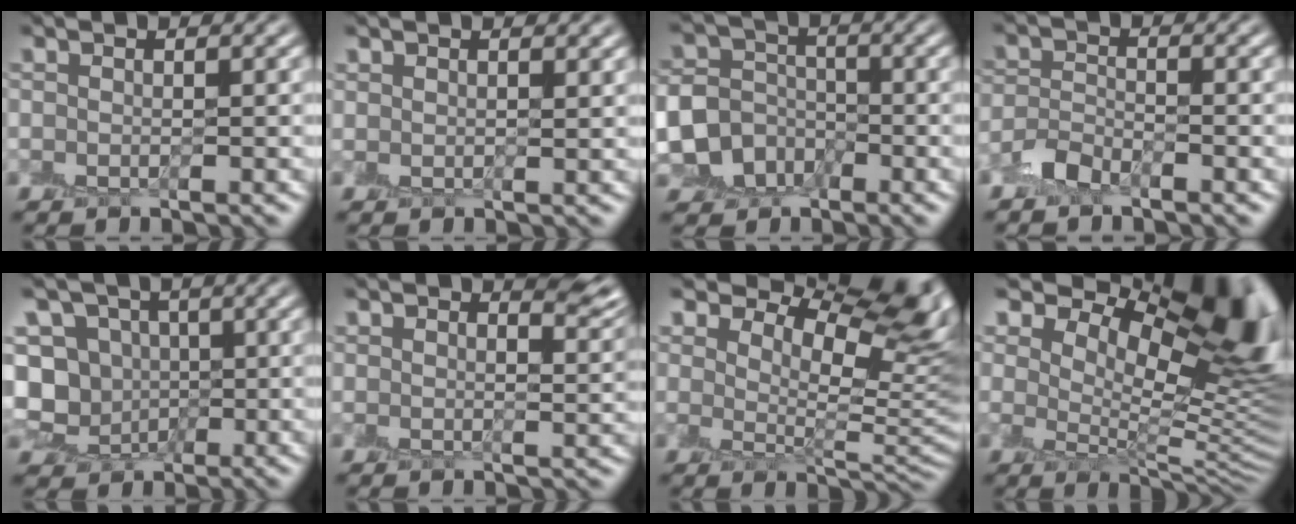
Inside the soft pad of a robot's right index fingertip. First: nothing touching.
{"total": 1.1, "force": [1.0, 0.2, 0.3], "torque": [-0.001, -0.002, 0.014]}
{"total": 7.4, "force": [-2.8, 6.4, 2.3], "torque": [-0.035, 0.000, -0.076]}
{"total": 2.2, "force": [-1.9, 0.9, 0.5], "torque": [-0.010, 0.009, -0.040]}
{"total": 7.9, "force": [-0.1, 7.2, 3.3], "torque": [-0.055, 0.015, -0.032]}
{"total": 5.4, "force": [4.0, 1.9, 3.2], "torque": [-0.011, 0.025, 0.037]}
{"total": 12.3, "force": [9.0, 3.7, 7.4], "torque": [-0.104, 0.019, 0.135]}
{"total": 12.9, "force": [7.8, 5.0, 9.0], "torque": [-0.113, 0.011, 0.128]}